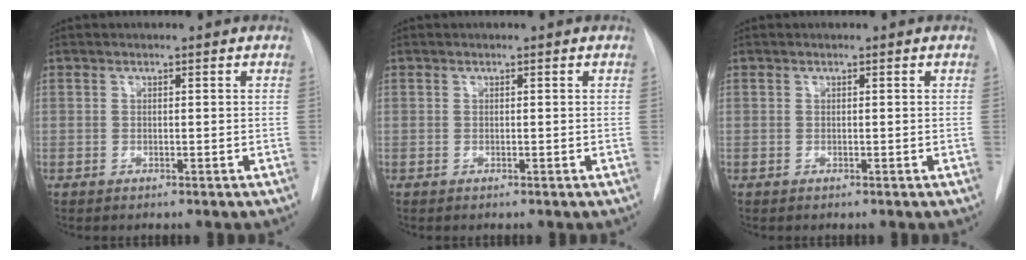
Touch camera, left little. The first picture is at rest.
{"total": 0.0}
{"total": 0.0}